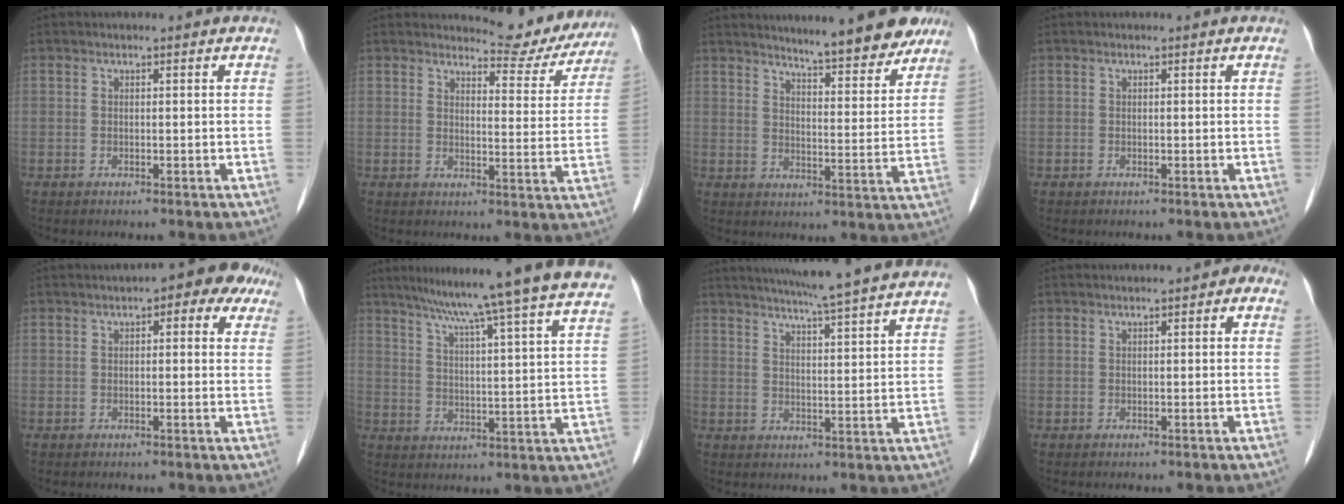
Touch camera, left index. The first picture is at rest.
{"total": 8.8, "force": [8.5, 2.1, 0.7], "torque": [-0.003, -0.023, 0.095]}
{"total": 12.3, "force": [11.0, 1.4, 5.3], "torque": [-0.066, -0.012, 0.142]}
{"total": 0.0}
{"total": 7.2, "force": [4.0, 2.6, 5.4], "torque": [-0.052, 0.026, 0.040]}
{"total": 21.8, "force": [18.9, -2.1, 10.6], "torque": [-0.169, -0.031, 0.245]}
{"total": 16.2, "force": [14.6, -1.4, 6.9], "torque": [-0.115, -0.019, 0.187]}
{"total": 2.3, "force": [1.0, 0.7, 1.9], "torque": [-0.026, 0.016, 0.011]}